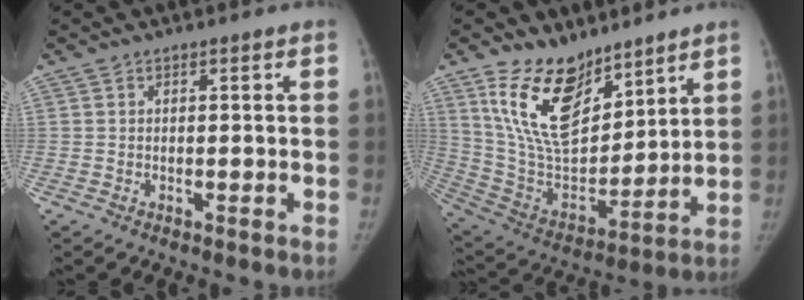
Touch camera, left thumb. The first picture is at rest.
{"total": 18.2, "force": [12.1, 9.1, 10.1], "torque": [-0.135, -0.074, 0.243]}